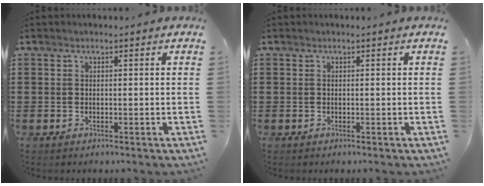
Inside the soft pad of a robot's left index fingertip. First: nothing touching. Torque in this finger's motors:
{"motor_torque": [0.03, -0.01, -0.01, 0.01]}